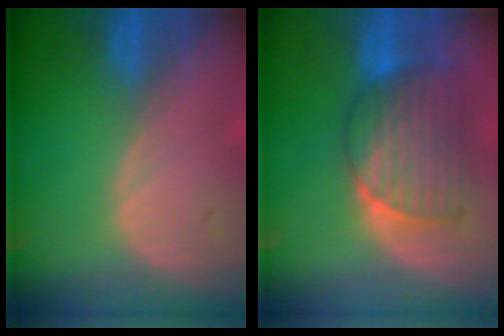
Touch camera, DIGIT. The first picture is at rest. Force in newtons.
{"total": 7.9, "press": 7.7, "slide": 1.5}